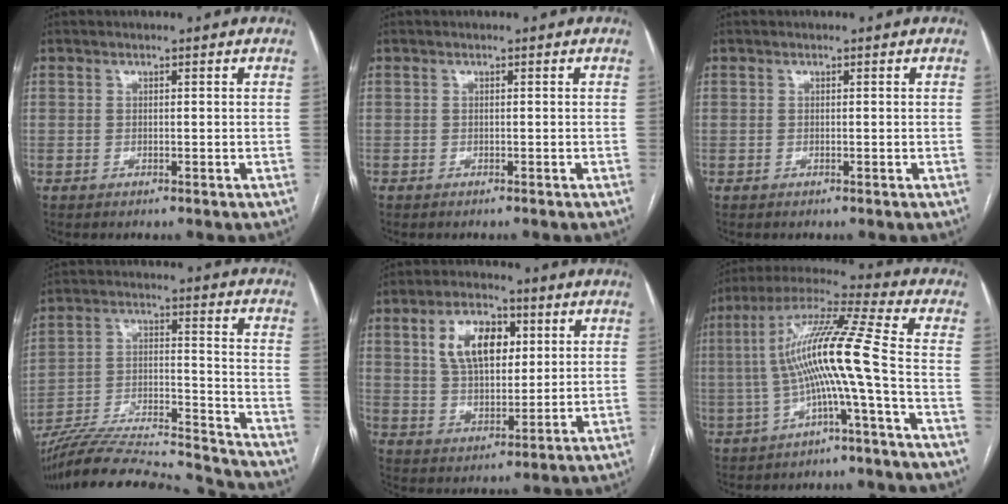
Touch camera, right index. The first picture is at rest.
{"total": 0.6, "force": [-0.6, 0.2, 0.0], "torque": [-0.003, 0.002, -0.012]}
{"total": 0.0}
{"total": 28.0, "force": [-25.9, 2.8, 10.3], "torque": [-0.161, -0.012, -0.387]}
{"total": 10.9, "force": [3.7, 6.0, 8.3], "torque": [-0.157, 0.021, 0.070]}
{"total": 12.6, "force": [-2.0, -1.1, 12.3], "torque": [-0.235, 0.030, -0.043]}